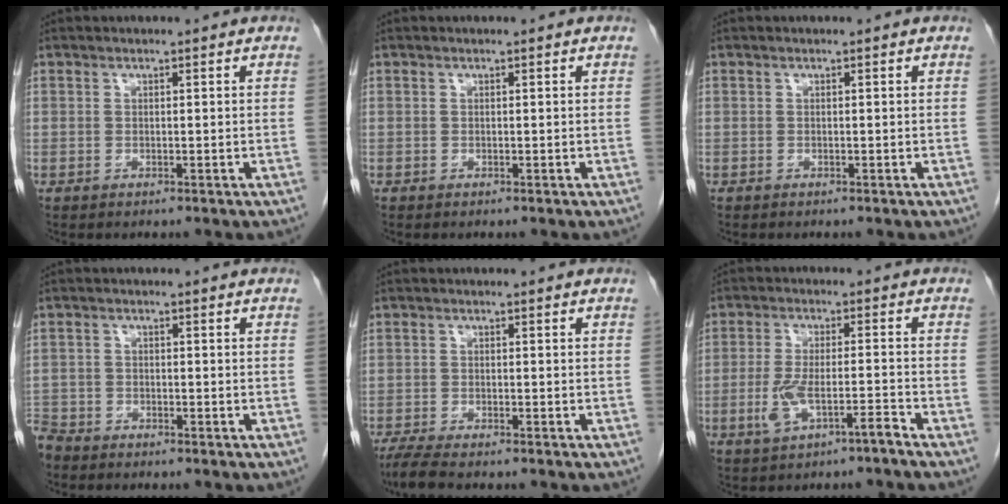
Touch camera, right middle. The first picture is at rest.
{"total": 0.0}
{"total": 0.0}
{"total": 4.1, "force": [-3.8, 1.4, 0.3], "torque": [-0.008, -0.009, -0.077]}
{"total": 4.6, "force": [-3.9, 0.5, 2.5], "torque": [-0.050, -0.014, -0.065]}
{"total": 5.6, "force": [-3.1, 0.9, 4.6], "torque": [-0.100, 0.006, -0.054]}